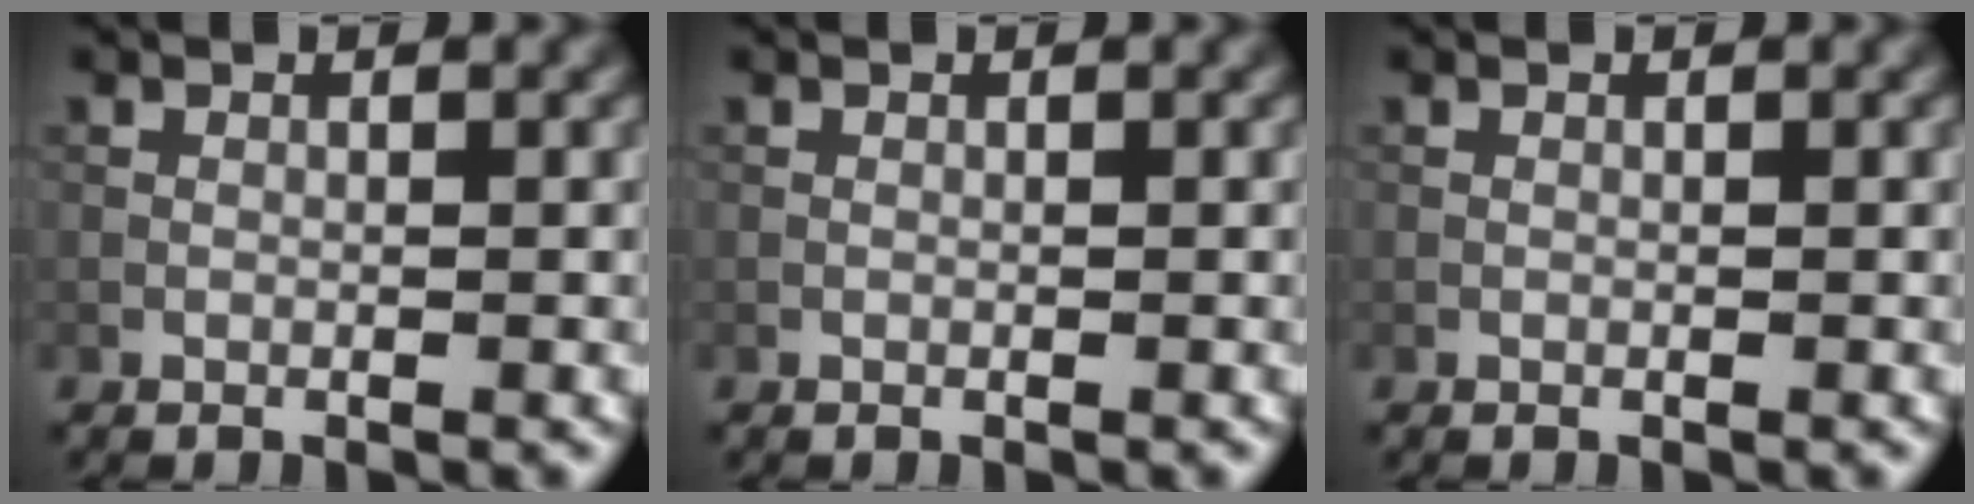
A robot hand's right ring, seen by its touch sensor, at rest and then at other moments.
{"total": 0.0}
{"total": 0.0}